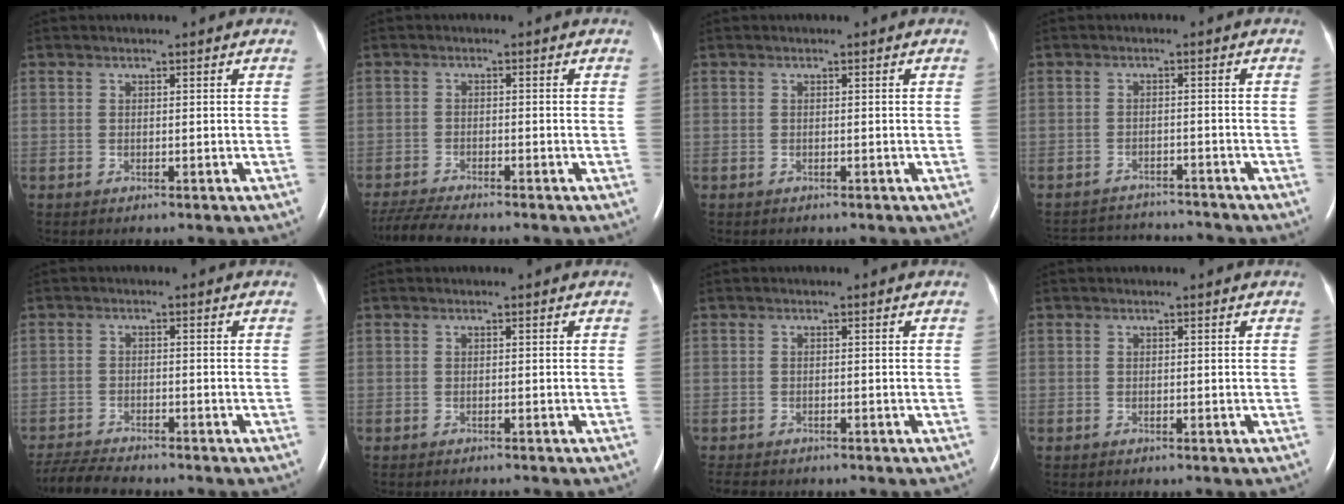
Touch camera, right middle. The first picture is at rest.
{"total": 6.0, "force": [-5.5, -0.1, 2.4], "torque": [-0.047, -0.023, -0.096]}
{"total": 0.0}
{"total": 9.1, "force": [-9.0, 0.9, 0.9], "torque": [-0.021, 0.005, -0.127]}
{"total": 6.2, "force": [-5.9, 0.5, 2.0], "torque": [-0.037, -0.021, -0.100]}
{"total": 1.1, "force": [-1.0, 0.0, 0.3], "torque": [-0.006, -0.003, -0.012]}
{"total": 3.3, "force": [-2.9, 1.0, 1.3], "torque": [-0.023, -0.008, -0.038]}
{"total": 0.0}